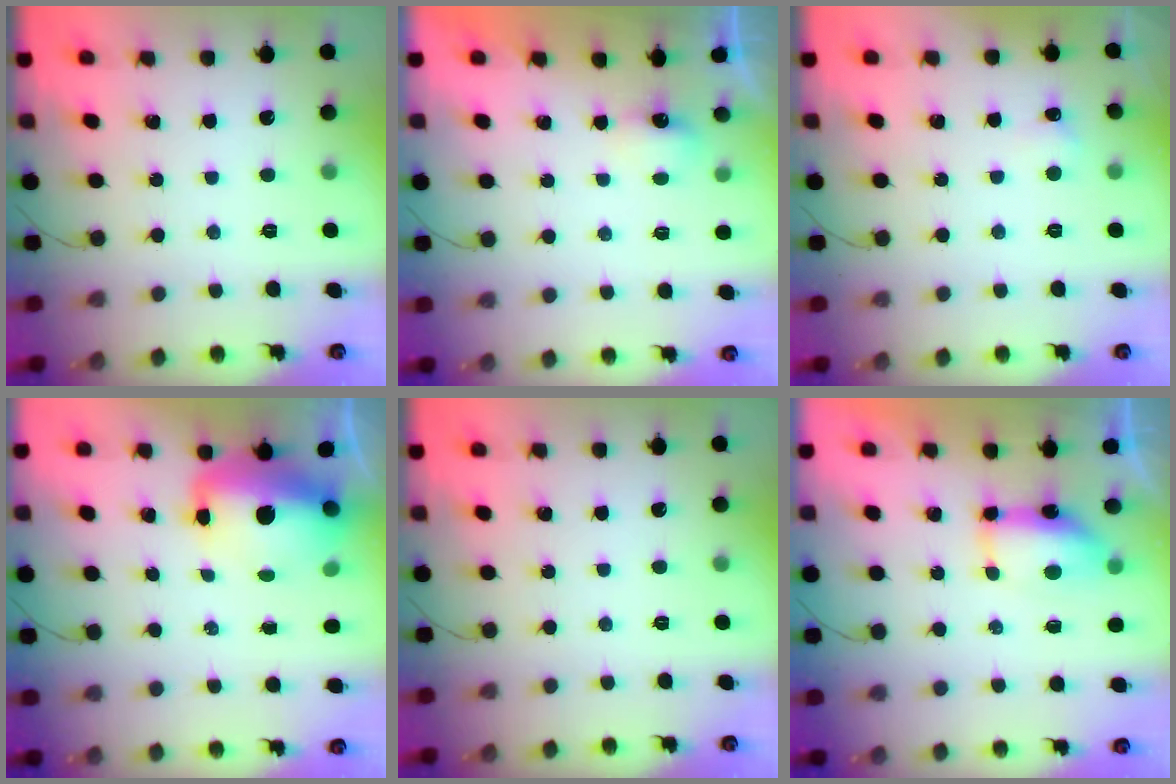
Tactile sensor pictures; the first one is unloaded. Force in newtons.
{"total": 2.5, "press": 2.5, "slide": 0.6}
{"total": 3.6, "press": 3.5, "slide": 1.0}
{"total": 13.6, "press": 13.2, "slide": 3.3}
{"total": 0.0}
{"total": 14.3, "press": 9.6, "slide": 10.6}